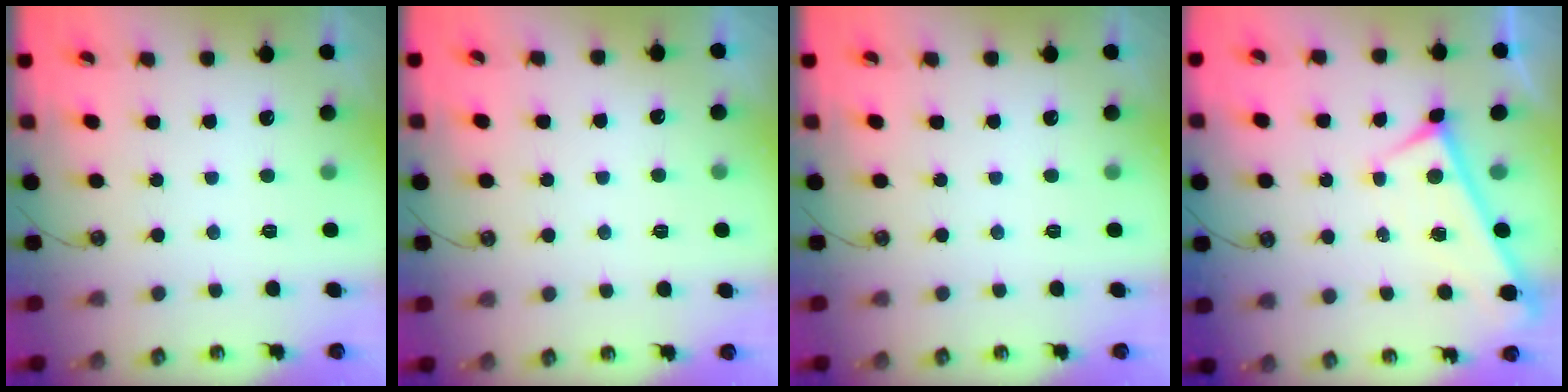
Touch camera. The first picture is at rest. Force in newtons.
{"total": 9.0, "press": 9.0, "slide": 0.3}
{"total": 0.0}
{"total": 0.0}